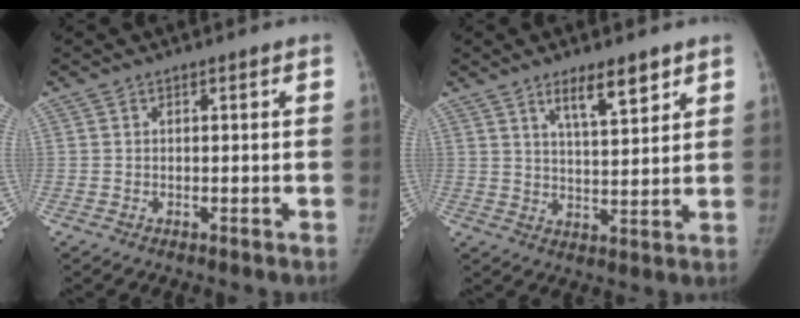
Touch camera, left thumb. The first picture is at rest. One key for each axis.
{"total": 7.8, "fx": 5.0, "fy": 2.3, "fz": 5.5, "tx": -0.072, "ty": -0.035, "tz": 0.085}